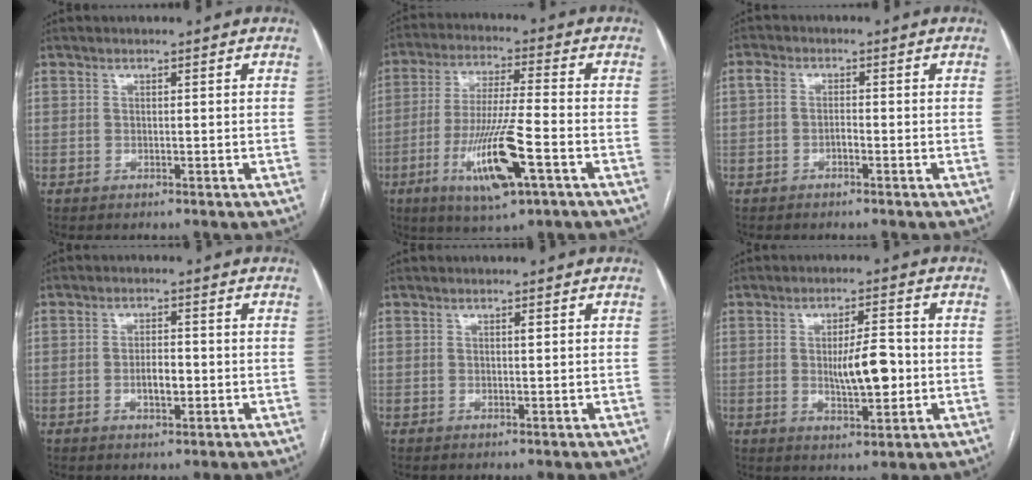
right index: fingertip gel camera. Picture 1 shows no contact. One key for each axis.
{"total": 13.3, "fx": -5.2, "fy": 1.2, "fz": 12.2, "tx": -0.240, "ty": -0.021, "tz": -0.090}
{"total": 2.0, "fx": -0.5, "fy": 1.2, "fz": 1.5, "tx": -0.027, "ty": 0.009, "tz": -0.010}
{"total": 3.3, "fx": -0.7, "fy": 1.3, "fz": 2.9, "tx": -0.053, "ty": 0.002, "tz": -0.010}
{"total": 0.5, "fx": 0.2, "fy": 0.1, "fz": 0.5, "tx": -0.009, "ty": -0.001, "tz": 0.003}
{"total": 7.5, "fx": -0.5, "fy": 2.0, "fz": 7.2, "tx": -0.119, "ty": 0.002, "tz": -0.004}